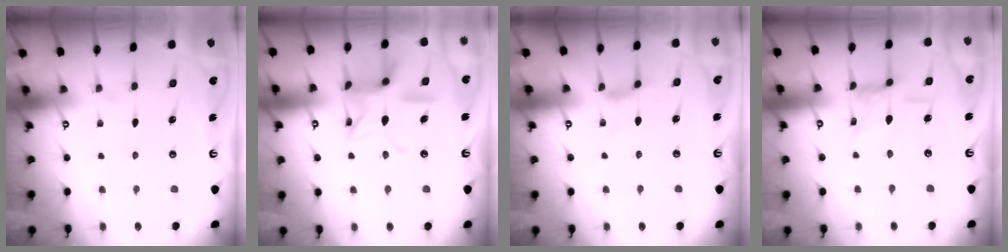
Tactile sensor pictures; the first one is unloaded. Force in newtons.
{"total": 13.3, "press": 13.3, "slide": 1.0}
{"total": 1.7, "press": 1.6, "slide": 0.4}
{"total": 4.2, "press": 4.2, "slide": 0.3}